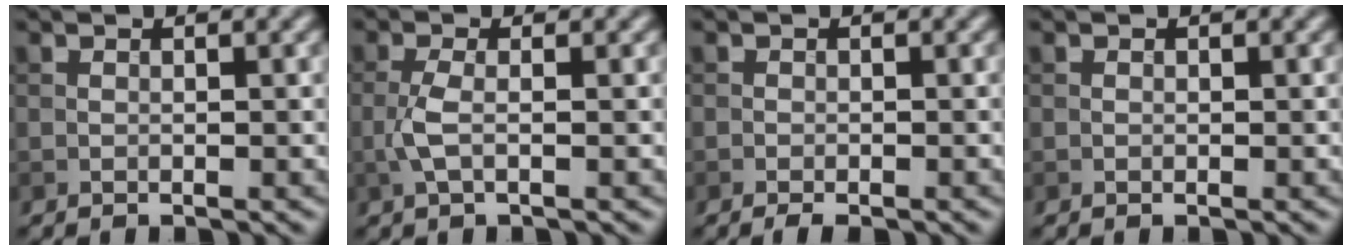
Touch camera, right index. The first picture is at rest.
{"total": 2.2, "force": [-0.5, 0.6, 2.0], "torque": [-0.046, 0.003, -0.014]}
{"total": 1.3, "force": [-0.9, 0.4, 0.8], "torque": [-0.010, -0.001, -0.017]}
{"total": 0.0}